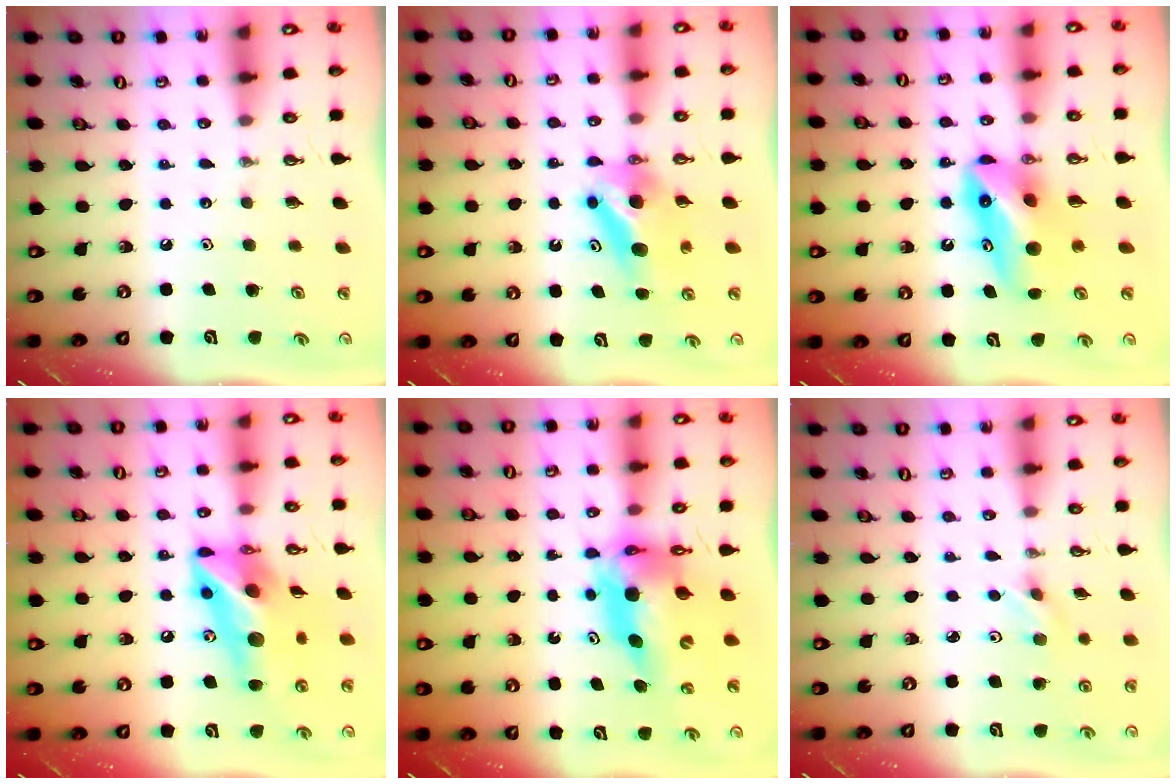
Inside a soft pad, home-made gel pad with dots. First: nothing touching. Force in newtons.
{"total": 6.7, "press": 6.6, "slide": 1.3}
{"total": 10.3, "press": 9.6, "slide": 3.7}
{"total": 17.6, "press": 17.4, "slide": 2.9}
{"total": 12.5, "press": 12.4, "slide": 1.3}
{"total": 2.1, "press": 2.0, "slide": 0.6}